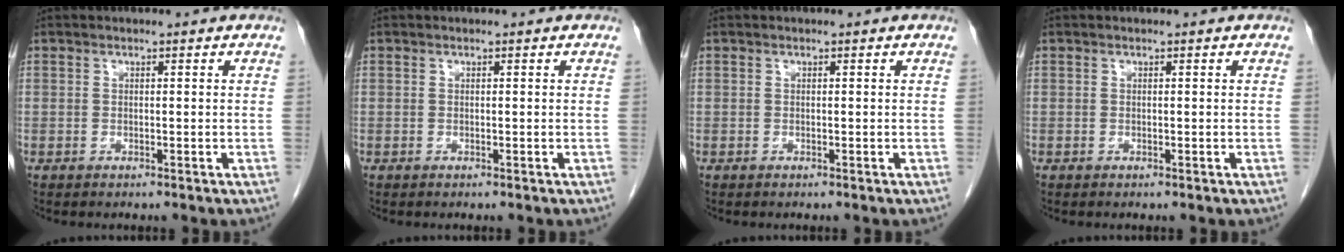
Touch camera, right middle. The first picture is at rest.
{"total": 0.0}
{"total": 0.0}
{"total": 0.0}